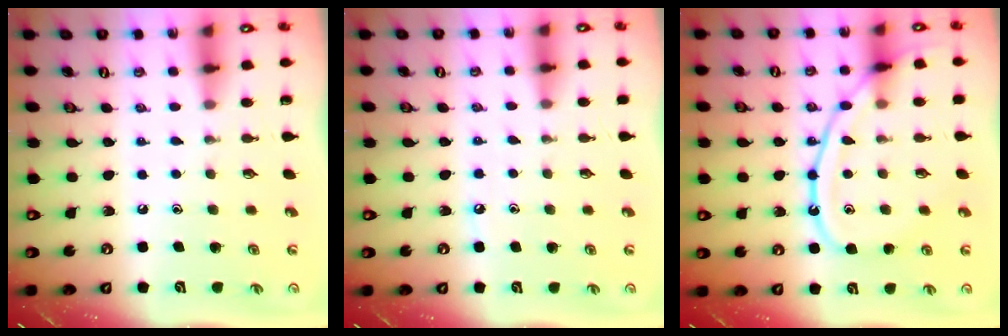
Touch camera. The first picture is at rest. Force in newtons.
{"total": 3.1, "press": 3.0, "slide": 0.4}
{"total": 14.2, "press": 14.2, "slide": 1.2}